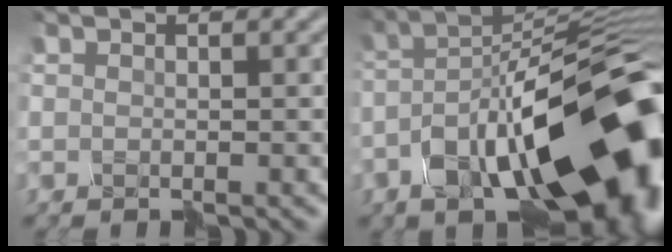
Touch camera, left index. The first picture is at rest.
{"total": 17.4, "force": [-8.0, 7.4, 13.6], "torque": [-0.198, 0.004, -0.126]}